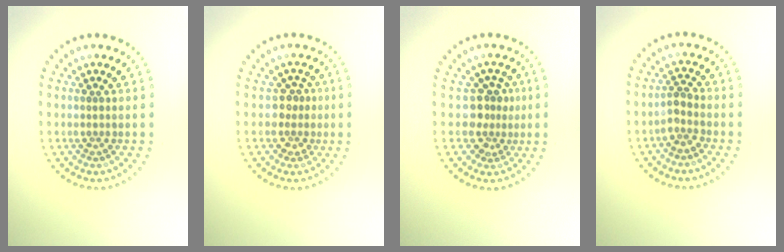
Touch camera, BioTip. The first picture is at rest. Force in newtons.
{"total": 2.0, "press": 1.7, "slide": 1.0}
{"total": 2.8, "press": 2.1, "slide": 1.8}
{"total": 1.8, "press": 1.5, "slide": 1.0}